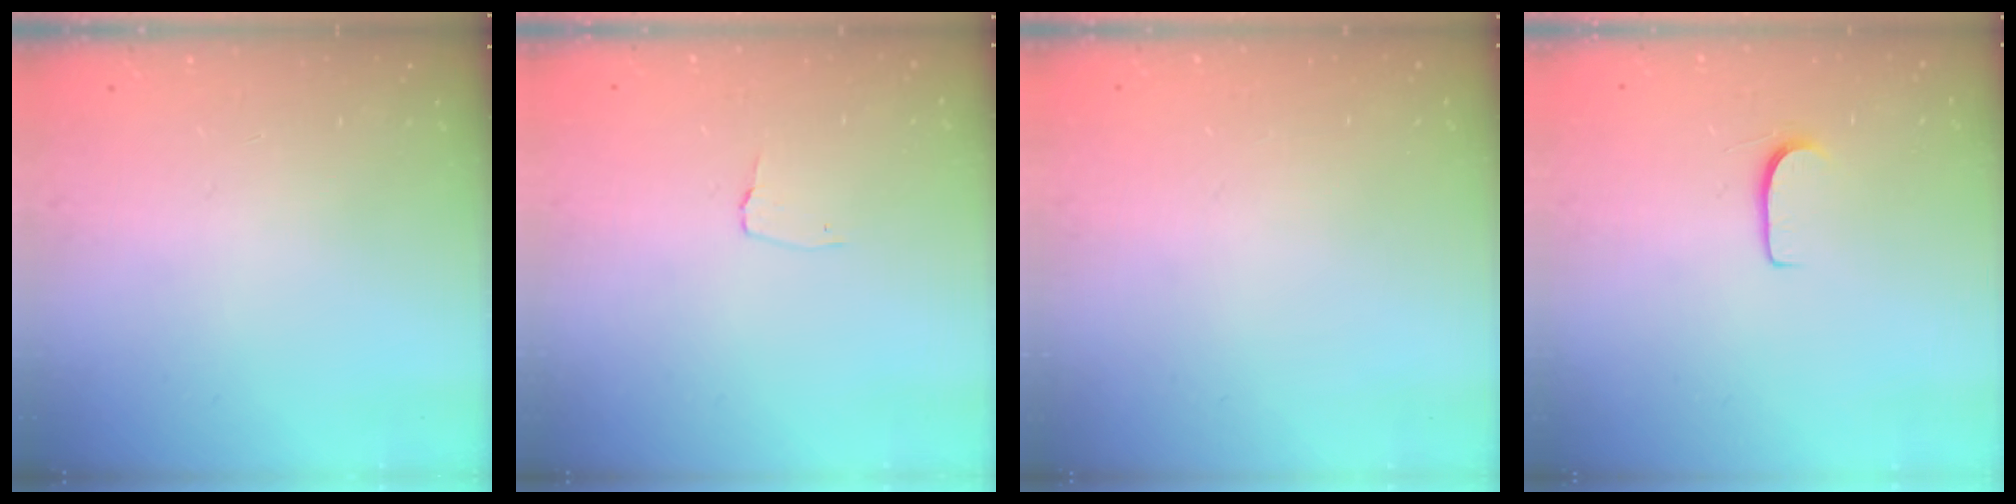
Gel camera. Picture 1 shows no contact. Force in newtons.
{"total": 2.7, "press": 2.7, "slide": 0.3}
{"total": 0.0}
{"total": 5.8, "press": 5.8, "slide": 0.4}